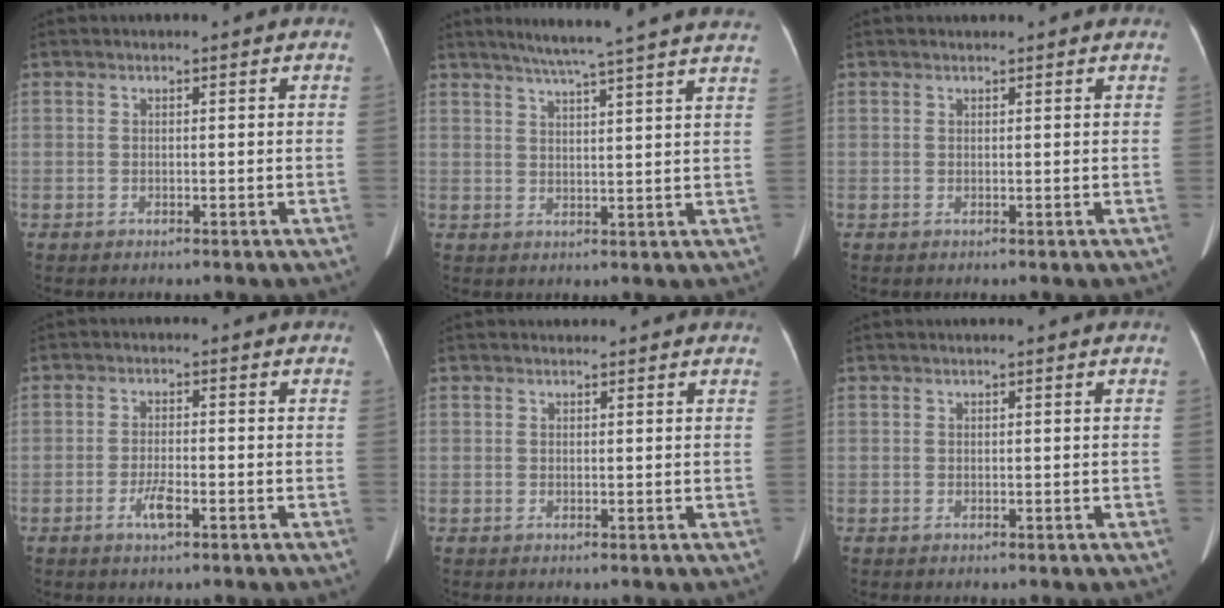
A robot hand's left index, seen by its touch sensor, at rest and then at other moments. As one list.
[{"total": 17.3, "force": [15.0, -0.8, 8.5], "torque": [-0.135, 0.000, 0.186]}, {"total": 1.3, "force": [1.2, 0.2, 0.1], "torque": [-0.012, 0.013, 0.014]}, {"total": 3.0, "force": [-1.6, 0.6, 2.5], "torque": [-0.049, -0.001, -0.029]}, {"total": 1.5, "force": [1.4, 0.4, 0.1], "torque": [-0.013, 0.012, 0.016]}, {"total": 0.0}]